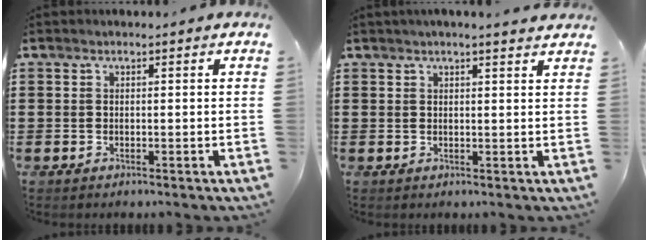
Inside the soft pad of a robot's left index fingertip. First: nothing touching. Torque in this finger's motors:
{"motor_torque": [1.07, -1.07, 0.20, 0.03]}